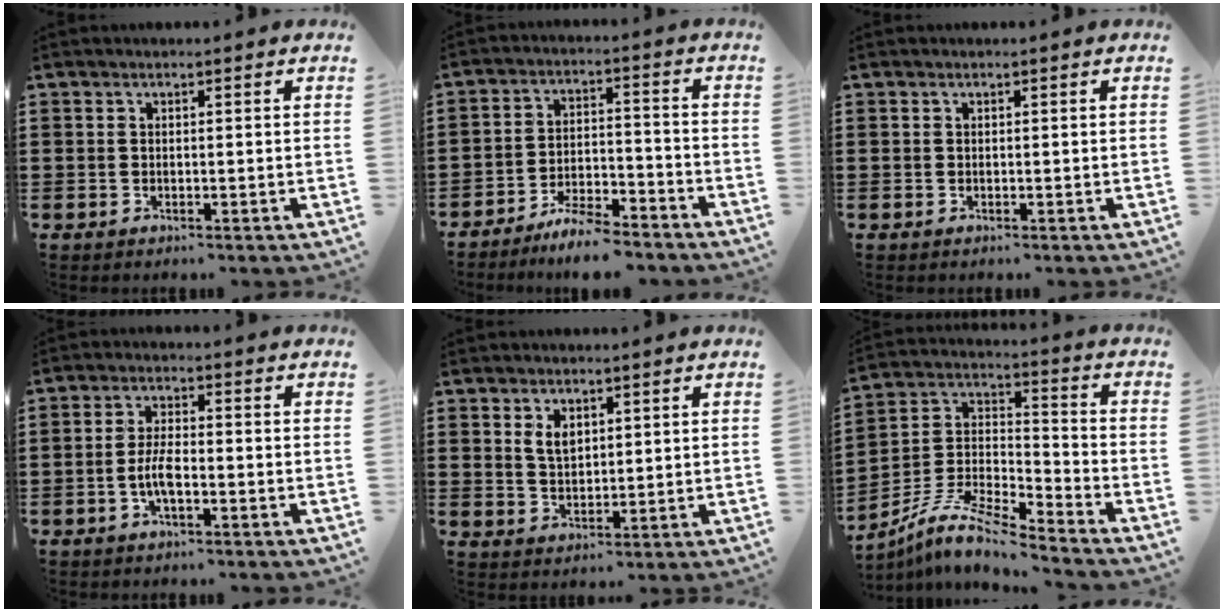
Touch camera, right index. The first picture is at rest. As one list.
[{"total": 6.1, "force": [-5.8, 0.5, 1.8], "torque": [-0.034, 0.008, -0.111]}, {"total": 0.0}, {"total": 4.3, "force": [-1.3, 1.4, 3.8], "torque": [-0.089, -0.002, -0.030]}, {"total": 3.2, "force": [1.6, 1.9, 1.9], "torque": [-0.036, 0.003, 0.027]}, {"total": 9.0, "force": [-8.0, 1.1, 3.8], "torque": [-0.091, 0.002, -0.166]}]